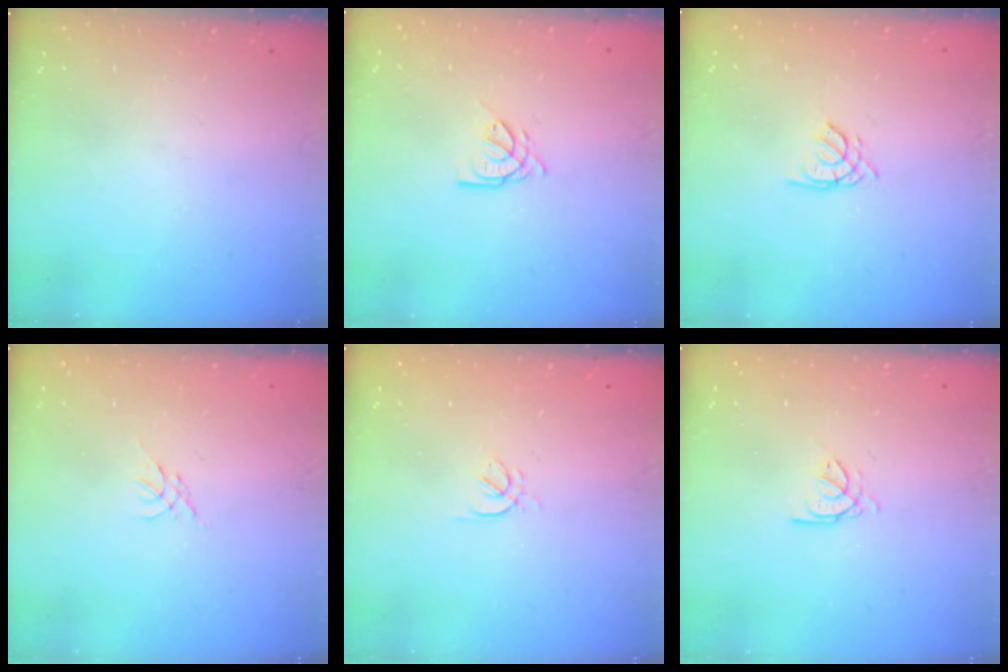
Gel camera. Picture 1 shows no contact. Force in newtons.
{"total": 4.2, "press": 4.1, "slide": 0.4}
{"total": 1.6, "press": 1.5, "slide": 0.4}
{"total": 0.0}
{"total": 1.7, "press": 1.6, "slide": 0.5}
{"total": 2.7, "press": 2.7, "slide": 0.4}